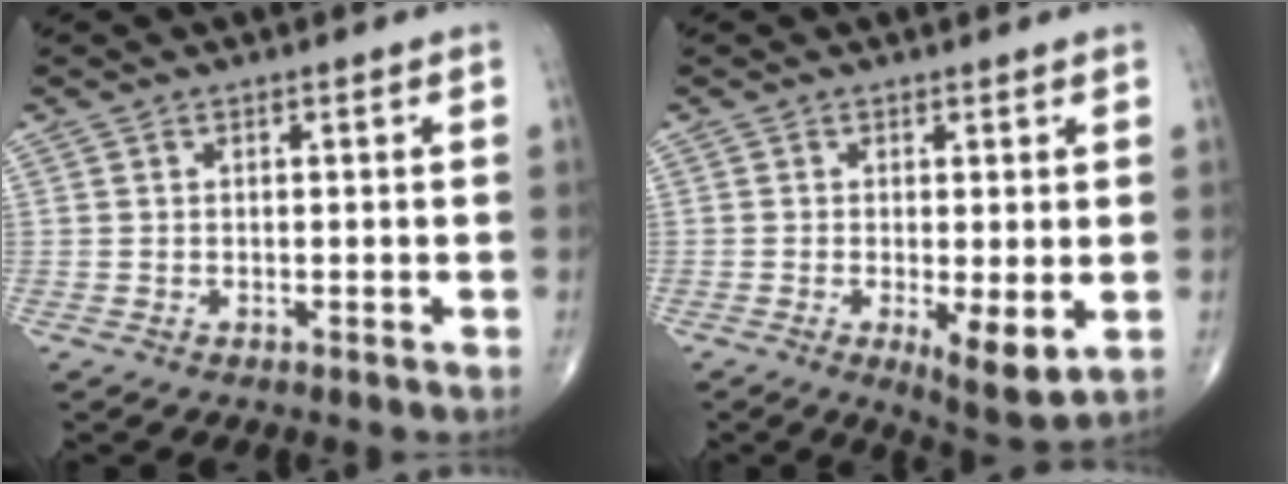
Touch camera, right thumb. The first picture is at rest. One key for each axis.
{"total": 6.3, "fx": -1.1, "fy": 1.8, "fz": 6.0, "tx": -0.097, "ty": -0.022, "tz": -0.014}